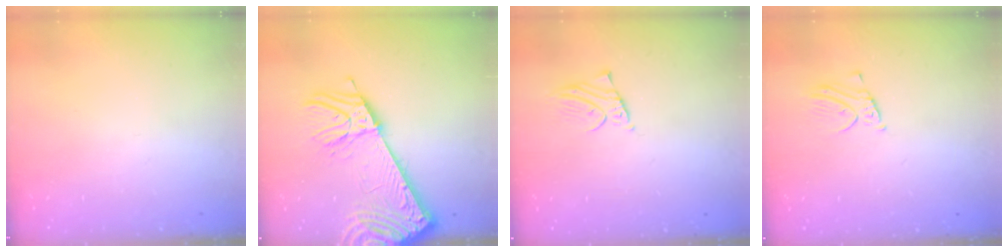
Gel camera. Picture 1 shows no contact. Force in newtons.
{"total": 14.2, "press": 13.7, "slide": 3.6}
{"total": 2.1, "press": 2.1, "slide": 0.1}
{"total": 2.8, "press": 2.8, "slide": 0.1}